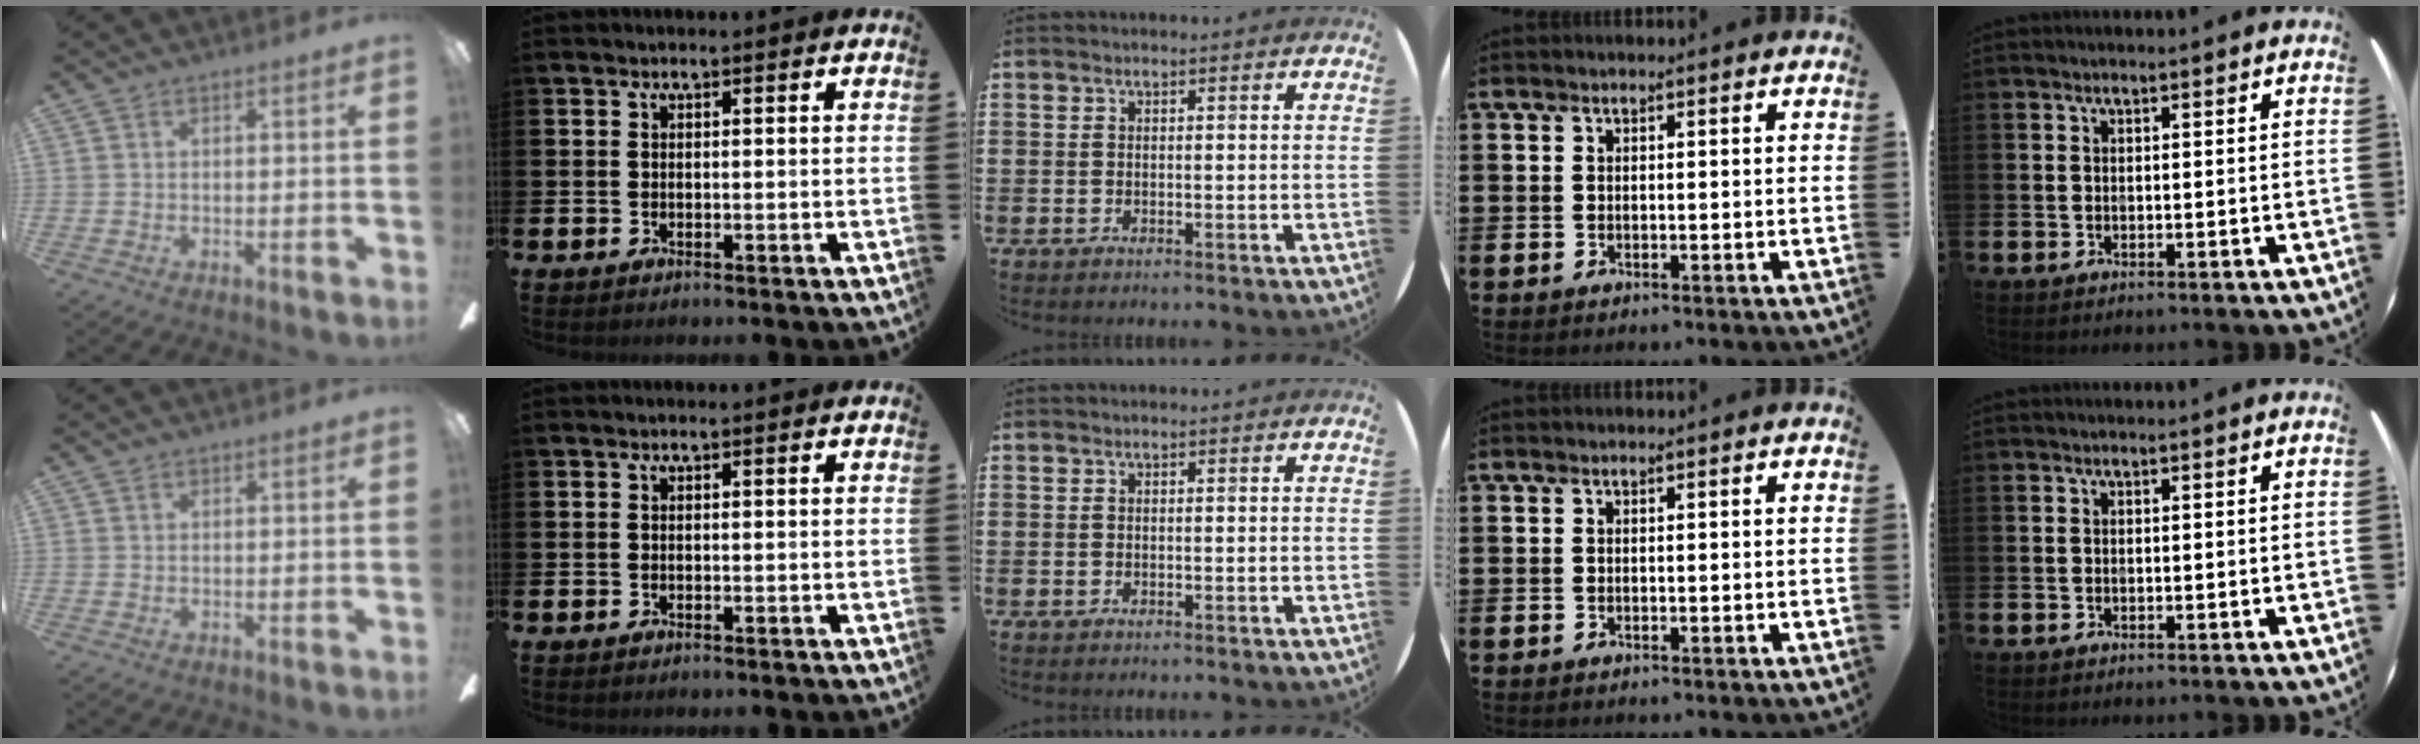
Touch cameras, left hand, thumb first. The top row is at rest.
{}